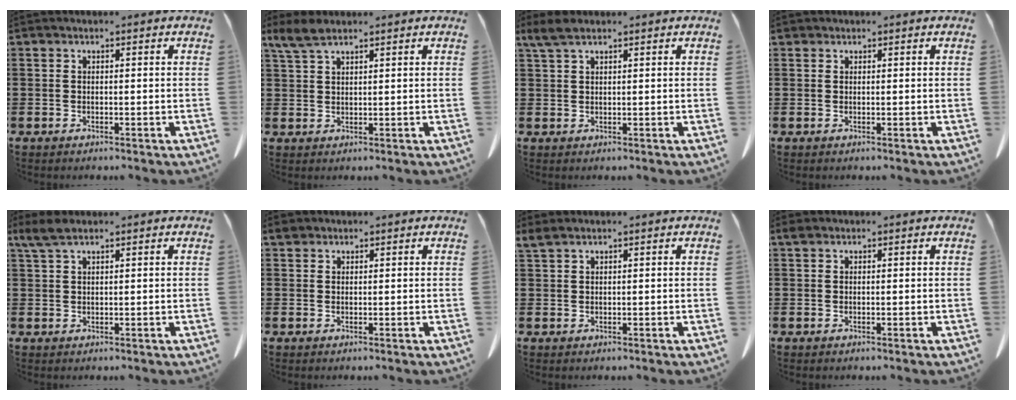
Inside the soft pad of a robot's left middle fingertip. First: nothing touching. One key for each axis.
{"total": 4.1, "fx": 2.8, "fy": 1.4, "fz": 2.7, "tx": -0.068, "ty": 0.001, "tz": 0.050}
{"total": 3.0, "fx": 1.9, "fy": 1.0, "fz": 2.2, "tx": -0.055, "ty": 0.000, "tz": 0.033}
{"total": 0.7, "fx": 0.5, "fy": 0.5, "fz": 0.1, "tx": -0.005, "ty": 0.004, "tz": 0.009}
{"total": 3.5, "fx": 2.2, "fy": 1.1, "fz": 2.5, "tx": -0.061, "ty": 0.001, "tz": 0.037}
{"total": 1.5, "fx": 1.2, "fy": 0.7, "fz": 0.3, "tx": -0.012, "ty": 0.005, "tz": 0.024}
{"total": 1.8, "fx": 1.4, "fy": 0.5, "fz": 1.0, "tx": -0.025, "ty": 0.002, "tz": 0.027}
{"total": 0.9, "fx": 0.6, "fy": 0.5, "fz": 0.4, "tx": -0.011, "ty": 0.004, "tz": 0.012}